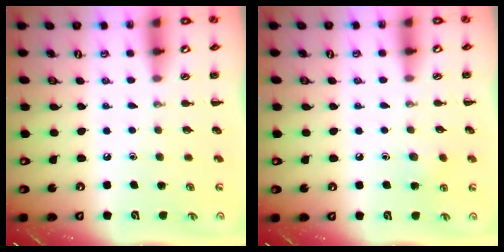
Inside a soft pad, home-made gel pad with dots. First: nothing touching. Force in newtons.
{"total": 5.2, "press": 5.0, "slide": 1.4}